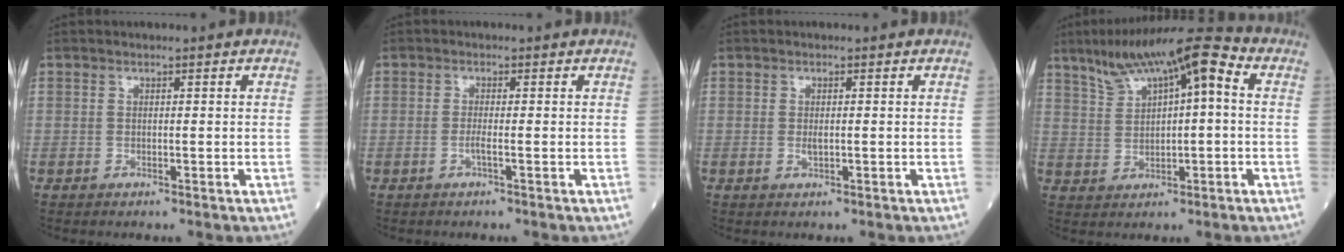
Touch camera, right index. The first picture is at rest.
{"total": 1.1, "force": [-0.4, 0.0, 1.1], "torque": [-0.026, -0.001, -0.009]}
{"total": 1.2, "force": [0.0, 0.4, 1.2], "torque": [-0.027, -0.005, 0.003]}
{"total": 11.8, "force": [5.4, 3.4, 10.0], "torque": [-0.169, 0.033, 0.090]}